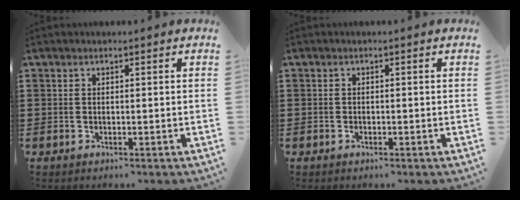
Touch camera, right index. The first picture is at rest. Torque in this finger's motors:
{"motor_torque": [1.34, 0.80, 0.02, 0.00]}